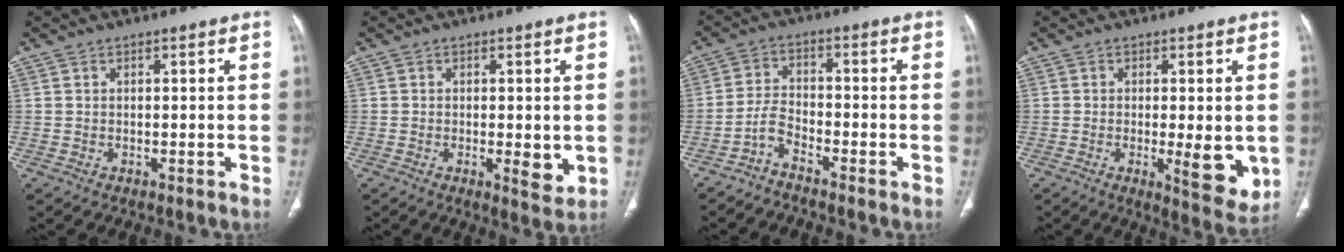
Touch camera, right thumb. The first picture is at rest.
{"total": 4.3, "force": [-0.7, 1.6, 3.9], "torque": [-0.052, -0.011, -0.006]}
{"total": 3.9, "force": [-3.3, 1.1, 1.7], "torque": [-0.040, 0.024, -0.069]}
{"total": 8.5, "force": [-1.3, 2.7, 7.9], "torque": [-0.099, -0.019, -0.011]}